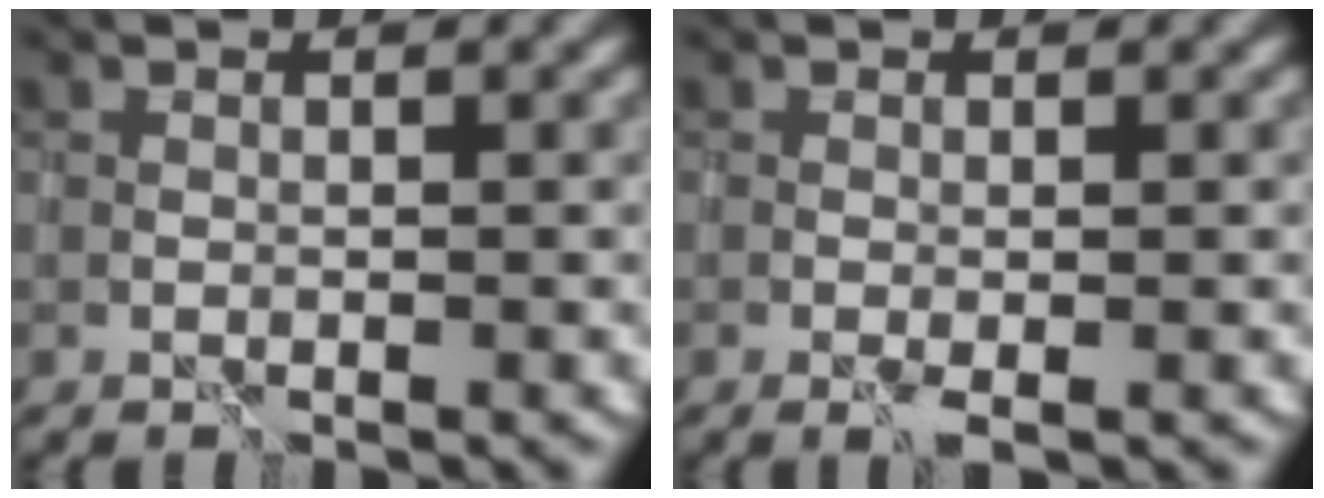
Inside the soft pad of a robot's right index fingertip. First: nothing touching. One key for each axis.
{"total": 1.1, "fx": -0.5, "fy": 0.1, "fz": 0.9, "tx": -0.022, "ty": -0.004, "tz": -0.009}